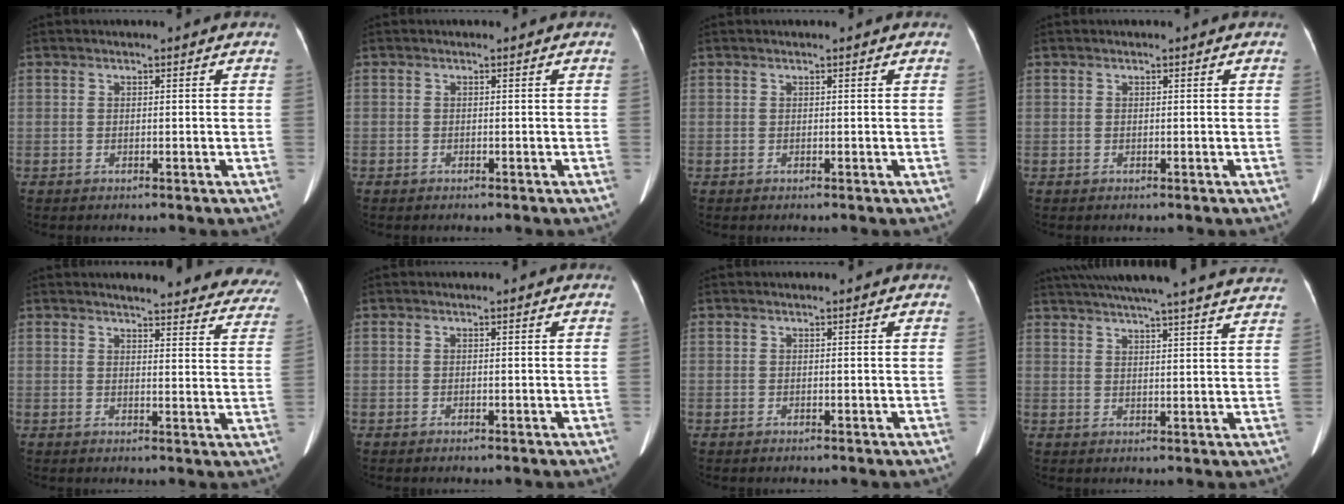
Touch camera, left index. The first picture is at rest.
{"total": 0.6, "force": [-0.3, 0.5, -0.1], "torque": [0.002, 0.007, -0.007]}
{"total": 0.0}
{"total": 0.0}
{"total": 20.9, "force": [19.6, 3.6, 6.2], "torque": [-0.055, -0.070, 0.205]}
{"total": 0.0}
{"total": 0.8, "force": [0.8, 0.2, 0.2], "torque": [-0.007, 0.019, 0.006]}
{"total": 28.8, "force": [26.1, 1.5, 12.2], "torque": [-0.205, -0.016, 0.327]}